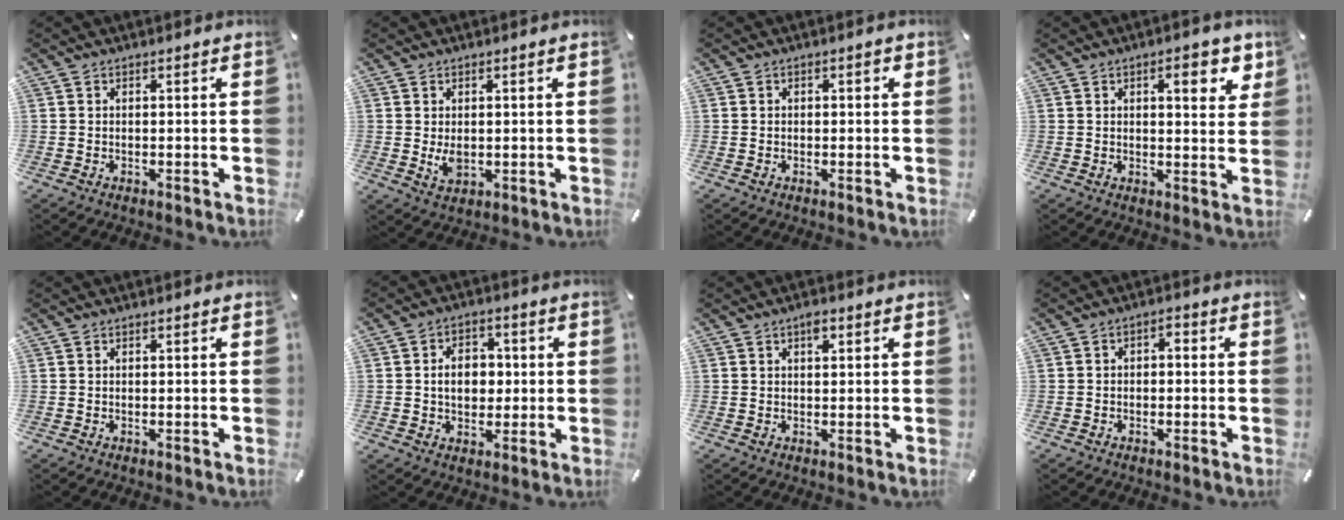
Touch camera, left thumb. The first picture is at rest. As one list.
[{"total": 3.7, "force": [0.0, 2.6, 2.7], "torque": [-0.055, -0.005, -0.001]}, {"total": 1.0, "force": [0.0, 0.7, 0.8], "torque": [-0.014, 0.006, -0.002]}, {"total": 6.9, "force": [3.3, 2.8, 5.4], "torque": [-0.063, -0.011, 0.047]}, {"total": 0.0}, {"total": 7.5, "force": [0.1, 5.9, 4.6], "torque": [-0.076, 0.004, -0.002]}, {"total": 2.0, "force": [0.8, 1.0, 1.5], "torque": [-0.024, 0.002, 0.012]}, {"total": 2.1, "force": [-1.4, 1.2, 1.0], "torque": [-0.019, 0.013, -0.031]}]